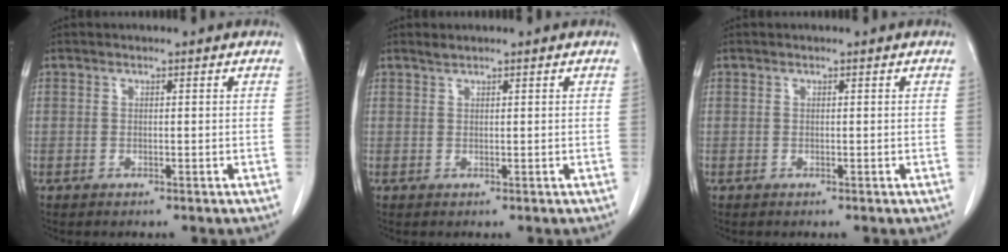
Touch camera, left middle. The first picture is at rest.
{"total": 0.8, "force": [0.7, -0.1, 0.2], "torque": [-0.009, 0.002, 0.018]}
{"total": 0.0}